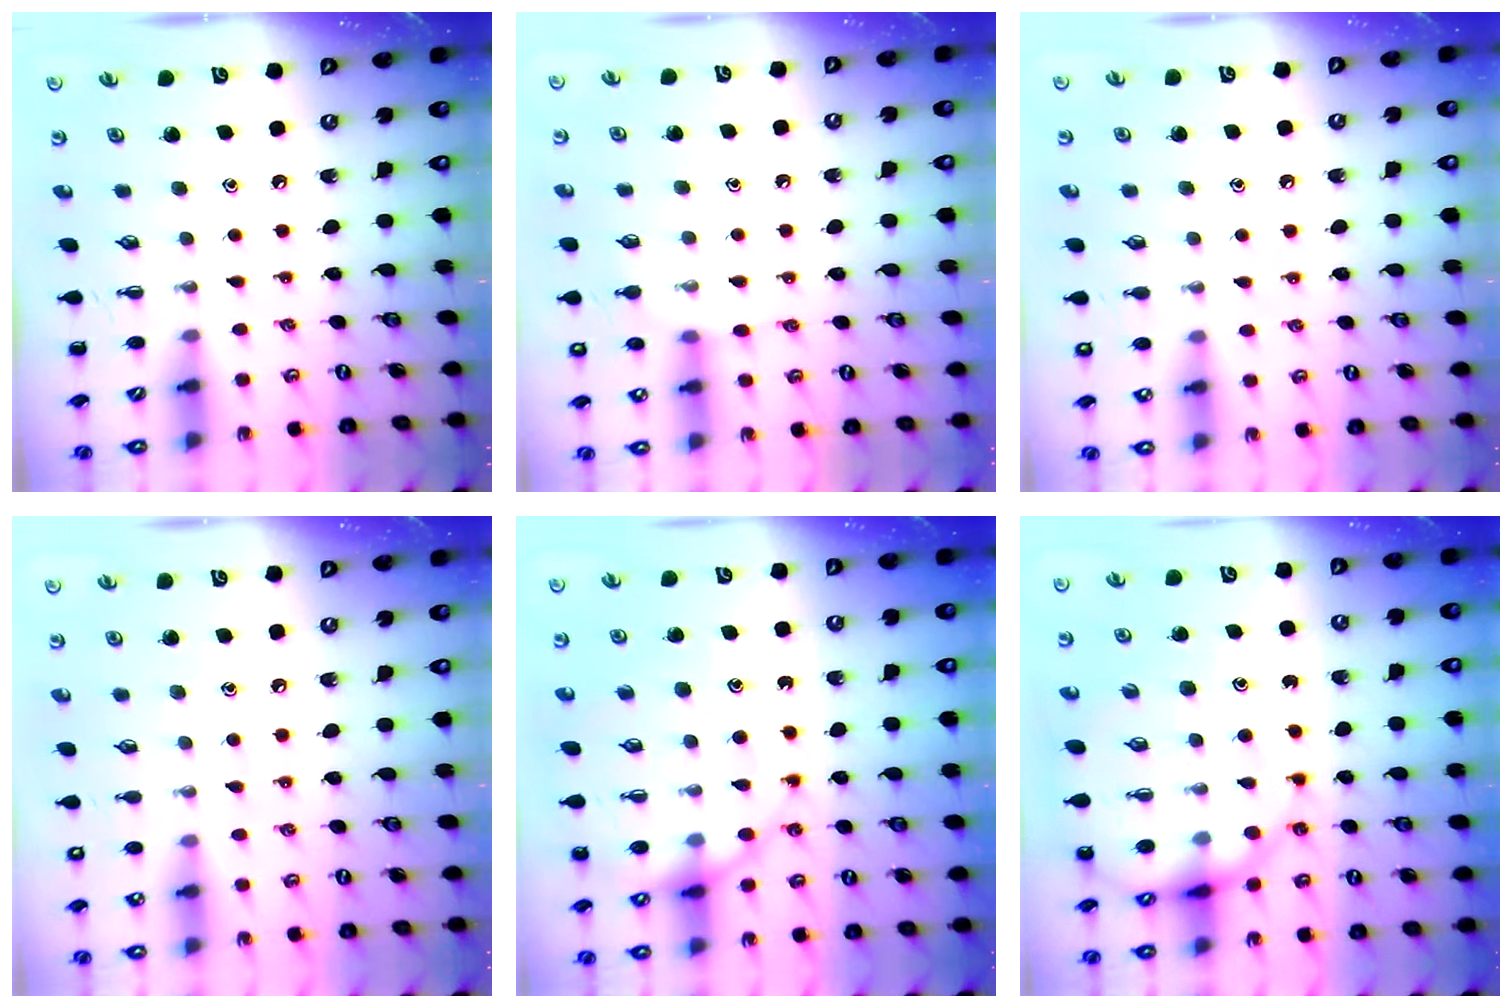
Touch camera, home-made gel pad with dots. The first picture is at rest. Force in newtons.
{"total": 7.8, "press": 7.5, "slide": 2.2}
{"total": 5.5, "press": 5.3, "slide": 1.6}
{"total": 7.0, "press": 6.8, "slide": 1.8}
{"total": 17.0, "press": 16.9, "slide": 1.9}
{"total": 16.3, "press": 16.1, "slide": 2.5}